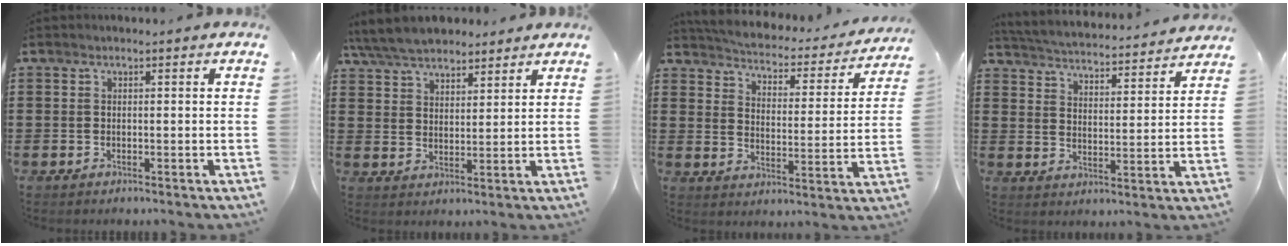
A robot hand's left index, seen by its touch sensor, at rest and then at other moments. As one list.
[{"total": 6.7, "force": [6.1, 2.1, 2.0], "torque": [-0.062, -0.008, 0.114]}, {"total": 3.2, "force": [3.1, 0.4, 0.7], "torque": [-0.034, -0.030, 0.044]}, {"total": 3.7, "force": [3.6, -0.5, 0.1], "torque": [-0.025, -0.037, 0.056]}]